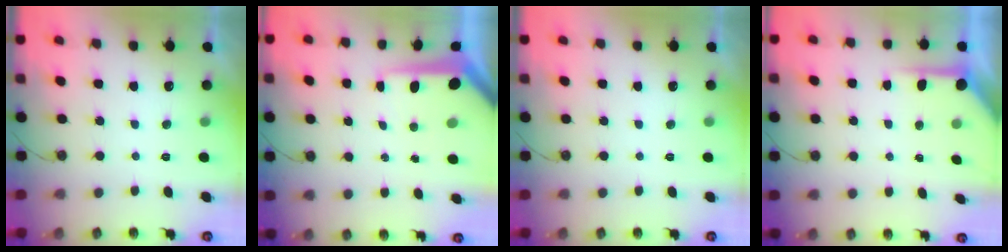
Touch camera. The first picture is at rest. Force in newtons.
{"total": 8.0, "press": 8.0, "slide": 0.7}
{"total": 0.0}
{"total": 5.9, "press": 5.9, "slide": 0.2}